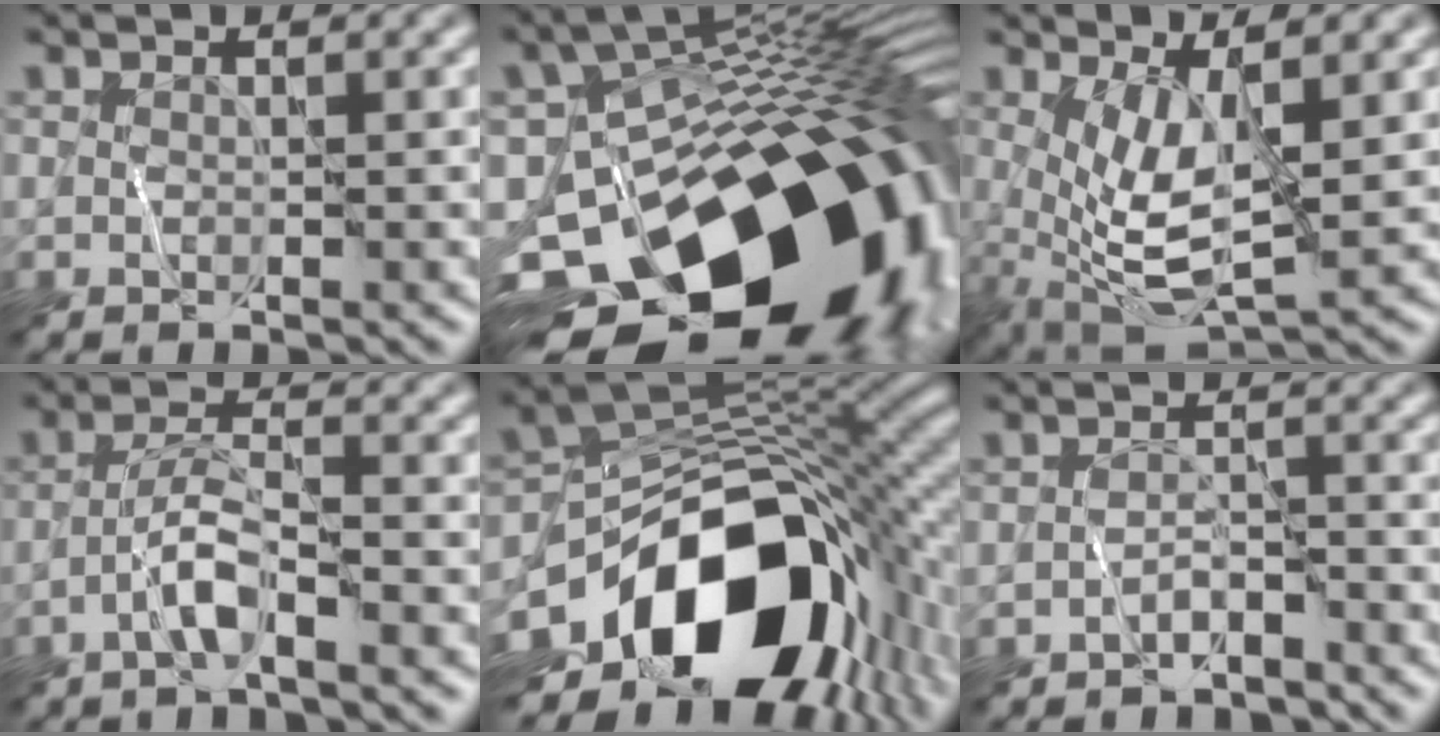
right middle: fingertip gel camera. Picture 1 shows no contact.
{"total": 20.1, "force": [-9.4, 11.8, 13.2], "torque": [-0.216, -0.040, -0.134]}
{"total": 6.3, "force": [0.5, 2.4, 5.8], "torque": [-0.127, -0.015, 0.012]}
{"total": 3.1, "force": [-1.8, 0.4, 2.5], "torque": [-0.048, 0.010, -0.042]}
{"total": 17.0, "force": [-6.6, 10.8, 11.4], "torque": [-0.189, -0.020, -0.108]}
{"total": 1.7, "force": [-1.6, 0.6, 0.5], "torque": [-0.007, 0.006, -0.031]}